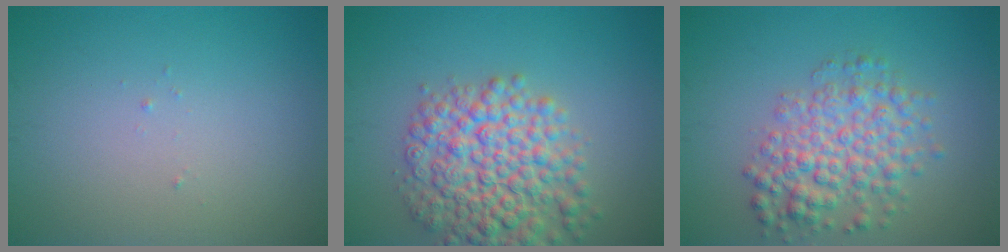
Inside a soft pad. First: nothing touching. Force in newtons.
{"total": 7.7, "press": 7.7, "slide": 0.3}
{"total": 5.1, "press": 5.1, "slide": 0.1}